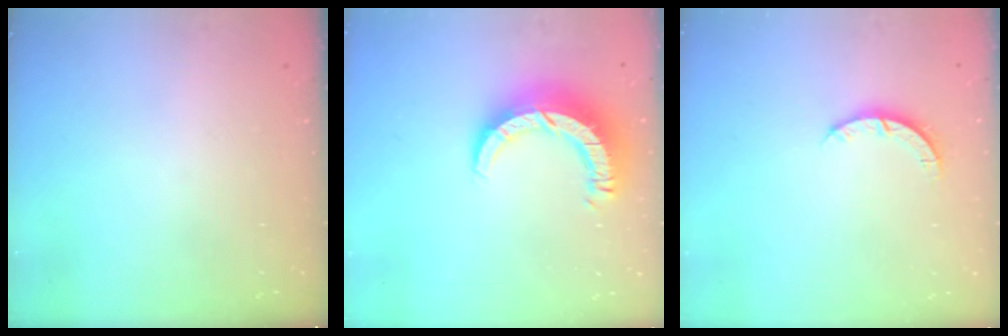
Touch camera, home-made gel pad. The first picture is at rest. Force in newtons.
{"total": 11.0, "press": 11.0, "slide": 1.0}
{"total": 3.2, "press": 3.2, "slide": 0.4}